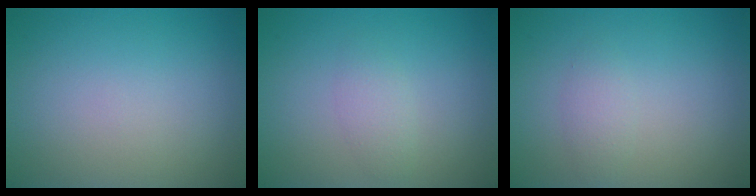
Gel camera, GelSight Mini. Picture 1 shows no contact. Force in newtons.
{"total": 1.4, "press": 1.4, "slide": 0.0}
{"total": 1.3, "press": 1.3, "slide": 0.1}